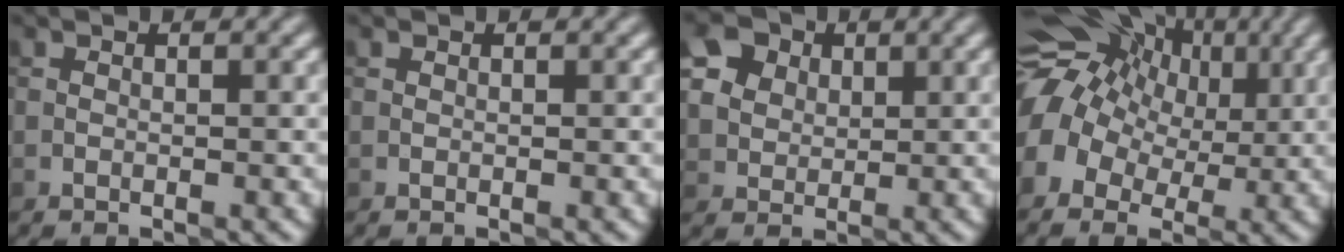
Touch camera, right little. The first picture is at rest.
{"total": 0.0}
{"total": 6.2, "force": [2.9, 4.9, 2.5], "torque": [-0.067, 0.023, 0.051]}
{"total": 13.2, "force": [3.2, 9.8, 8.3], "torque": [-0.150, 0.026, 0.037]}